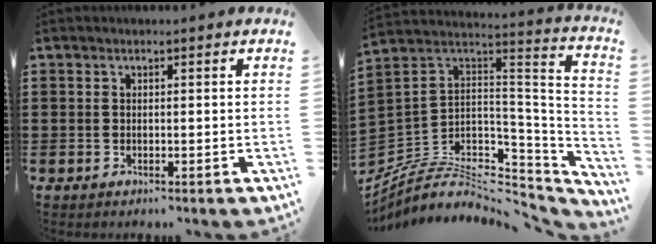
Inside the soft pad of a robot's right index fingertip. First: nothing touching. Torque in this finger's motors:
{"motor_torque": [-0.22, -0.08, -1.05, -0.21]}